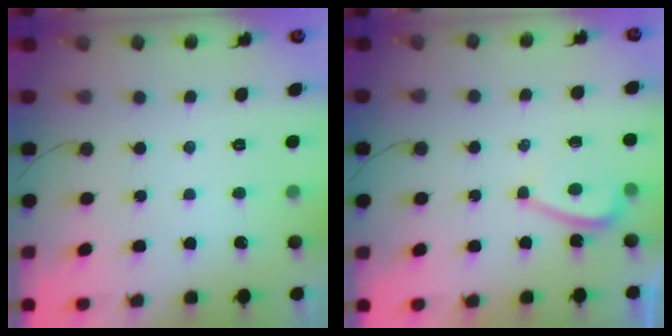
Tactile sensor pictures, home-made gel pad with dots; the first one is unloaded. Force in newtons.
{"total": 4.3, "press": 3.7, "slide": 2.2}